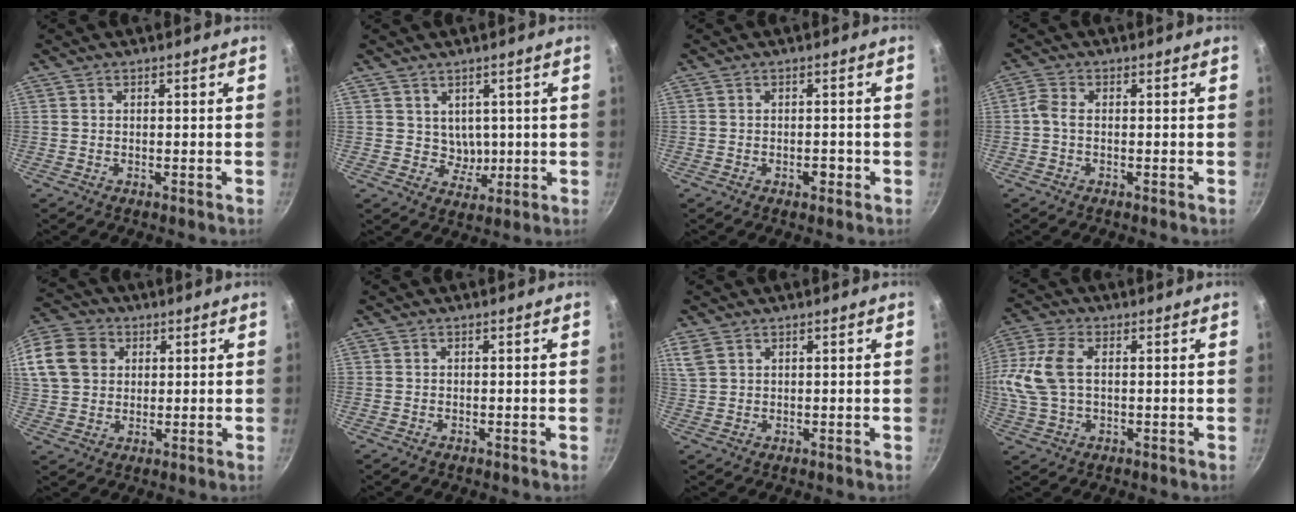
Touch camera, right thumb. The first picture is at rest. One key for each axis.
{"total": 3.9, "fx": 1.1, "fy": 3.5, "fz": 1.3, "tx": -0.003, "ty": -0.016, "tz": 0.023}
{"total": 1.9, "fx": -0.8, "fy": 1.2, "fz": 1.3, "tx": -0.012, "ty": 0.009, "tz": -0.011}
{"total": 2.4, "fx": -0.5, "fy": 1.3, "fz": 1.9, "tx": -0.052, "ty": 0.009, "tz": -0.018}
{"total": 22.3, "fx": 6.9, "fy": 18.0, "fz": 11.2, "tx": -0.275, "ty": 0.048, "tz": 0.127}
{"total": 0.0}
{"total": 4.4, "fx": 2.5, "fy": 2.8, "fz": 2.4, "tx": -0.049, "ty": 0.002, "tz": 0.055}
{"total": 11.5, "fx": 1.3, "fy": 6.7, "fz": 9.2, "tx": -0.199, "ty": 0.015, "tz": 0.018}